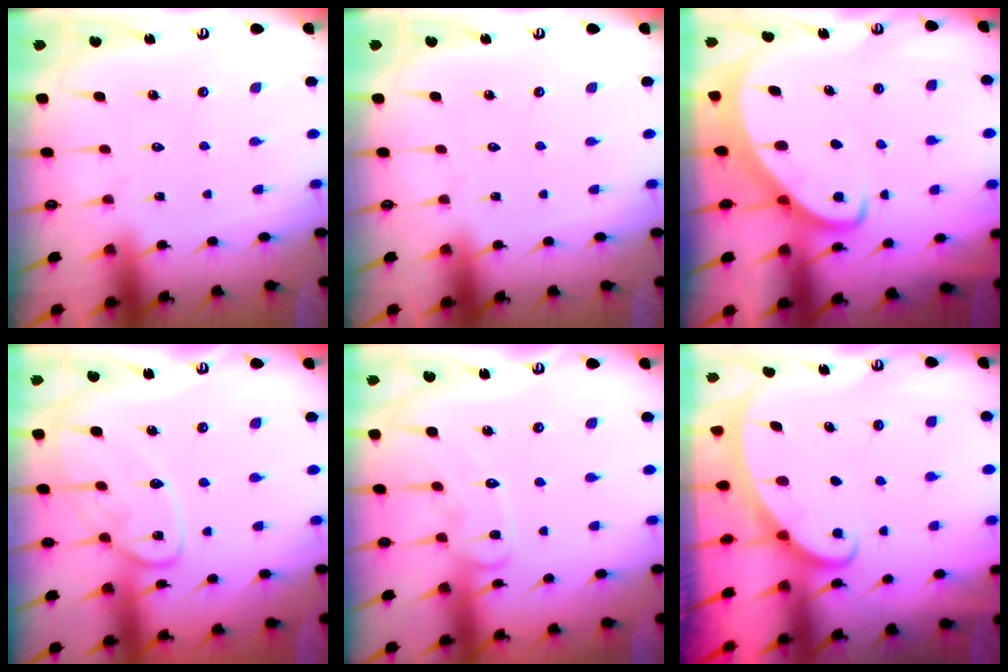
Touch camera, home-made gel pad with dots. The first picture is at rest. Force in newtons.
{"total": 0.0}
{"total": 2.9, "press": 2.9, "slide": 0.3}
{"total": 12.2, "press": 12.2, "slide": 1.0}
{"total": 10.3, "press": 10.3, "slide": 0.8}
{"total": 2.2, "press": 2.2, "slide": 0.4}